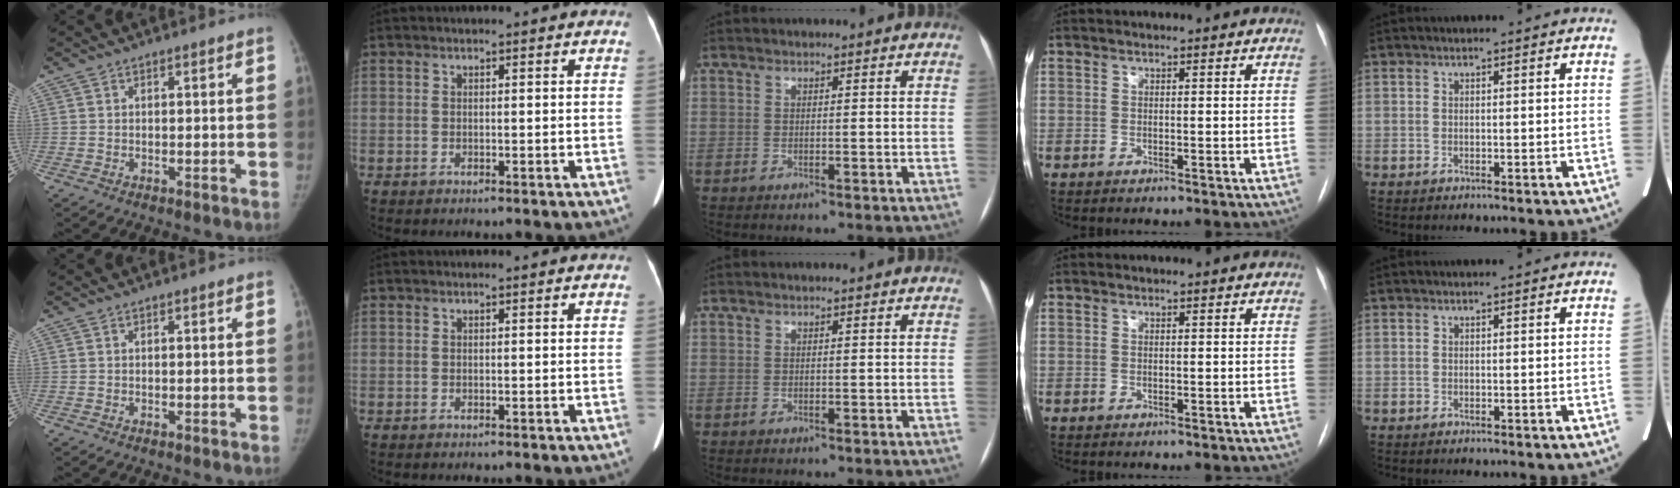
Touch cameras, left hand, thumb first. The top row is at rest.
{}